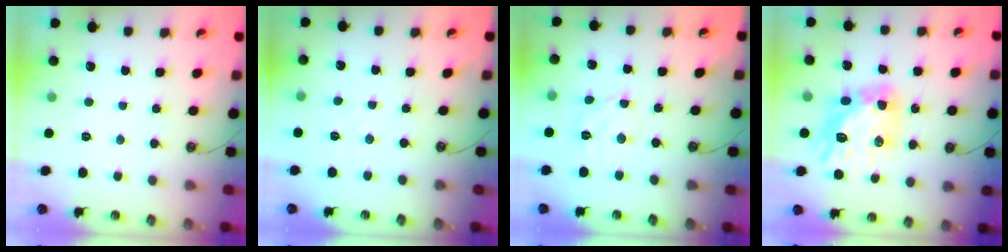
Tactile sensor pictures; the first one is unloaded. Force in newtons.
{"total": 2.1, "press": 2.1, "slide": 0.4}
{"total": 7.2, "press": 7.1, "slide": 0.8}
{"total": 12.9, "press": 12.8, "slide": 1.6}